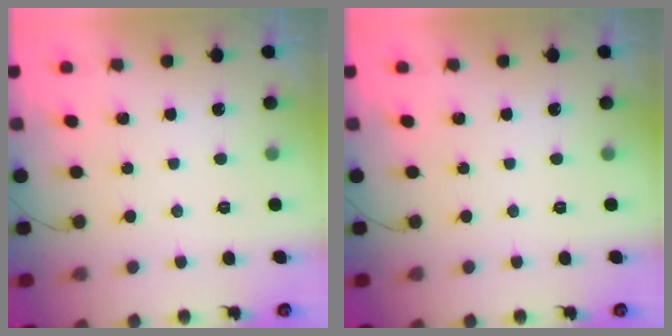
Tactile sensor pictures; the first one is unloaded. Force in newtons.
{"total": 0.0}